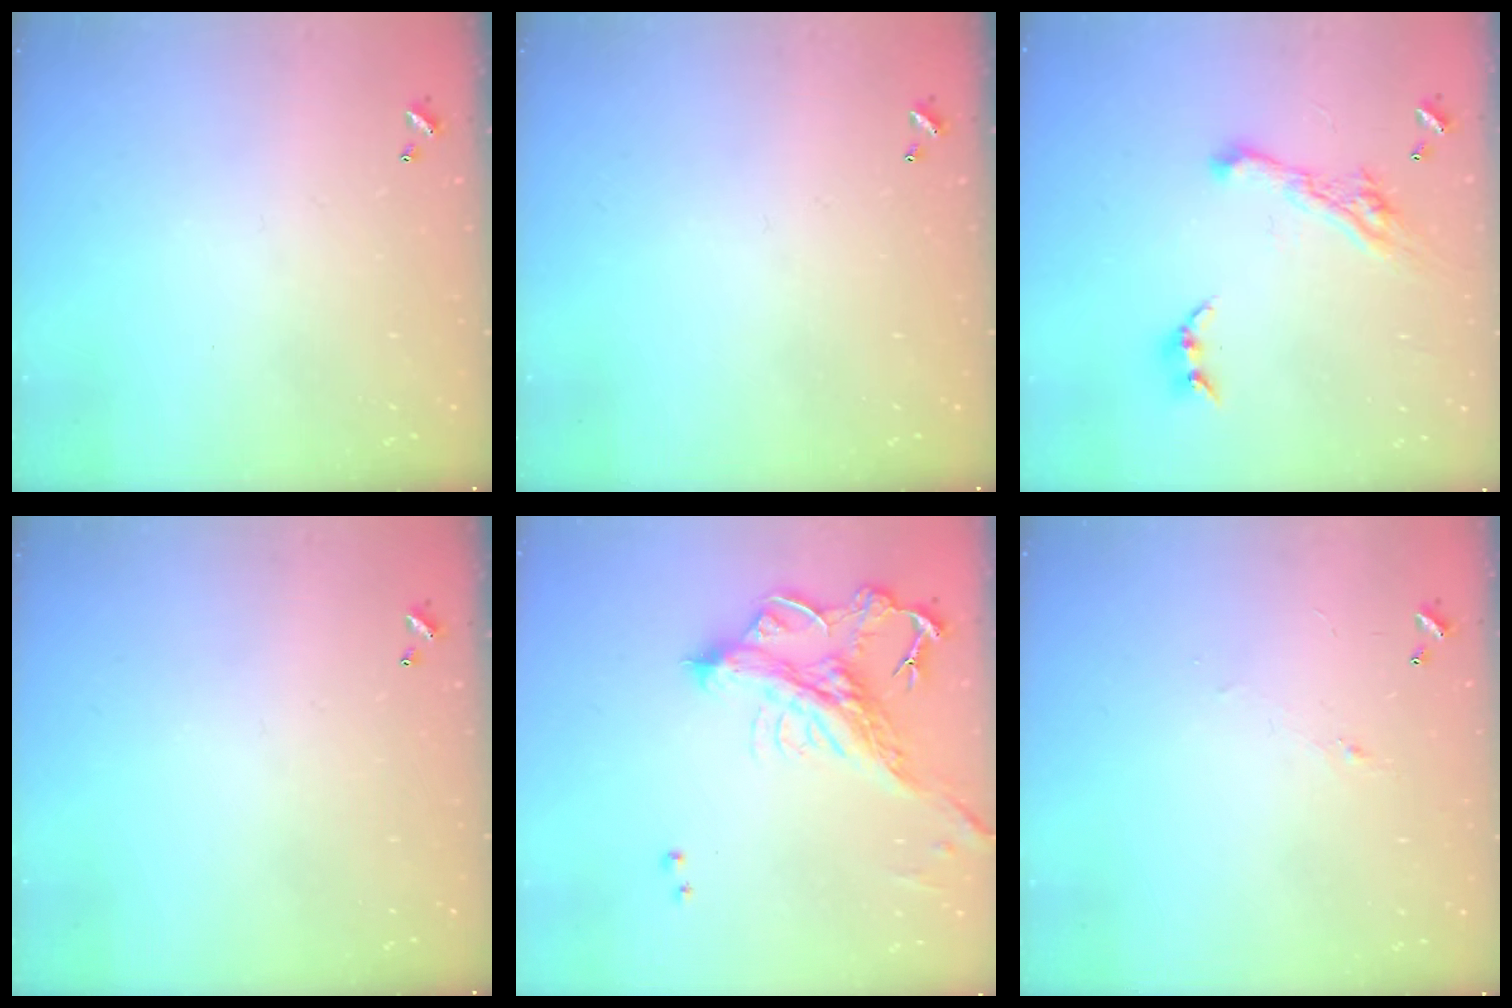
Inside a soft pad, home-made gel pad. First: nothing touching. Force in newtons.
{"total": 0.0}
{"total": 8.8, "press": 8.7, "slide": 1.4}
{"total": 0.0}
{"total": 5.3, "press": 5.1, "slide": 1.4}
{"total": 0.9, "press": 0.6, "slide": 0.7}